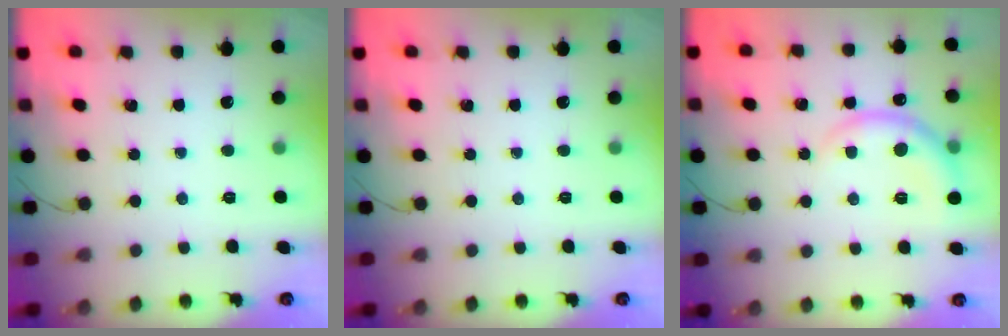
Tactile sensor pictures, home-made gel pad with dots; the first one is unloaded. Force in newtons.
{"total": 0.0}
{"total": 6.9, "press": 6.8, "slide": 0.6}